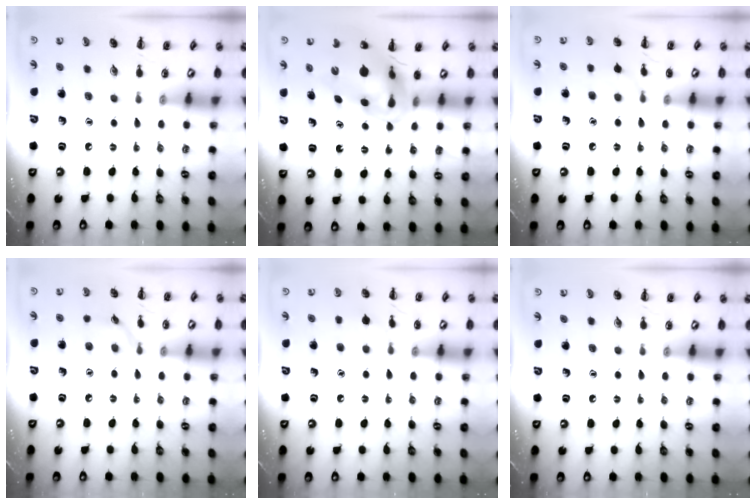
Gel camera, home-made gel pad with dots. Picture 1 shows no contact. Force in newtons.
{"total": 9.5, "press": 9.0, "slide": 3.0}
{"total": 5.1, "press": 4.7, "slide": 2.0}
{"total": 6.0, "press": 6.0, "slide": 0.6}
{"total": 4.7, "press": 4.5, "slide": 1.4}
{"total": 0.0}